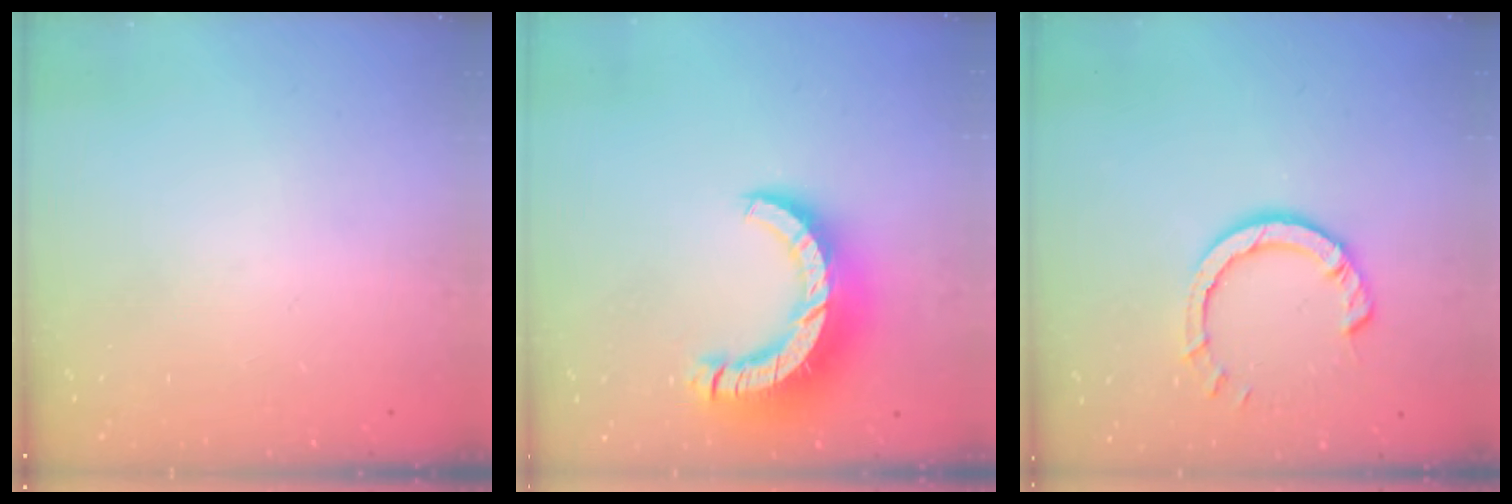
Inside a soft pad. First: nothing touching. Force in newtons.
{"total": 13.5, "press": 13.4, "slide": 1.5}
{"total": 6.3, "press": 6.3, "slide": 0.6}